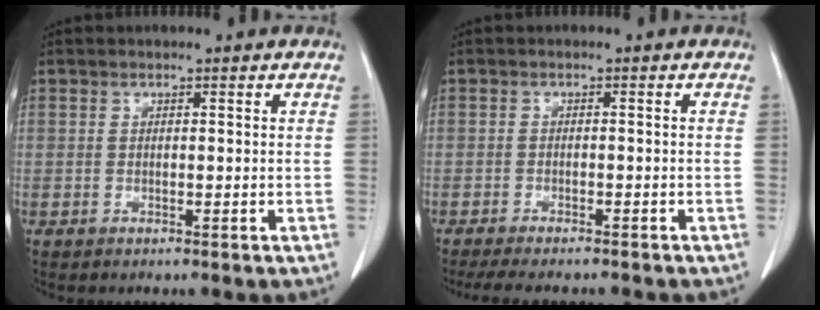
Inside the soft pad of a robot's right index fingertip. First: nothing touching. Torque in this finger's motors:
{"motor_torque": [0.88, -0.84, 0.24, 0.05]}